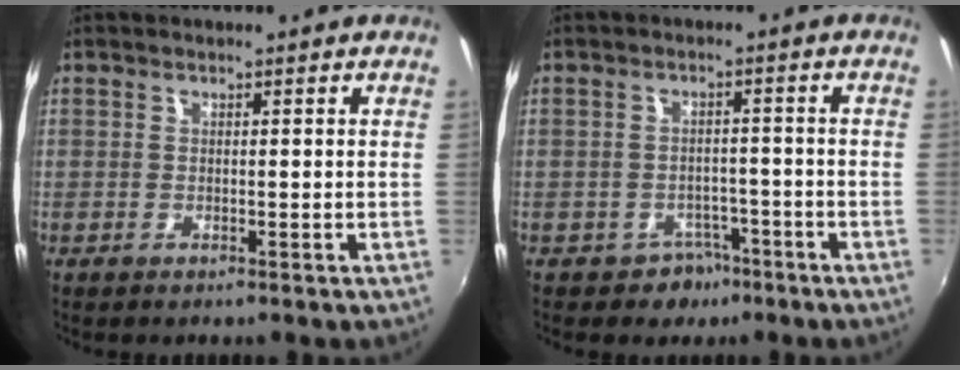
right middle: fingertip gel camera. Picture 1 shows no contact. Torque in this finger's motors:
{"motor_torque": [-0.42, -0.13, 0.02, 0.00]}